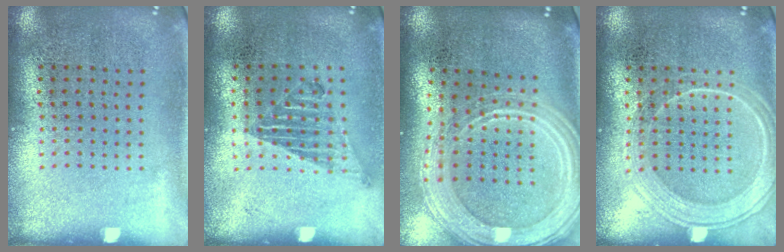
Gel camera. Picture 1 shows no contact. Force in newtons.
{"total": 1.0, "press": 0.9, "slide": 0.4}
{"total": 2.3, "press": 2.1, "slide": 1.1}
{"total": 2.6, "press": 2.5, "slide": 0.6}